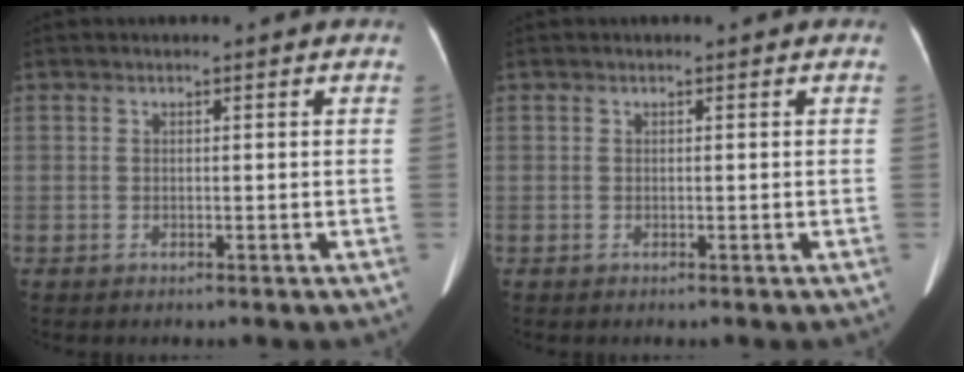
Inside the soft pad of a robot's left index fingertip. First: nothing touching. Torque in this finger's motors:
{"motor_torque": [0.02, -0.02, 0.00, 0.00]}